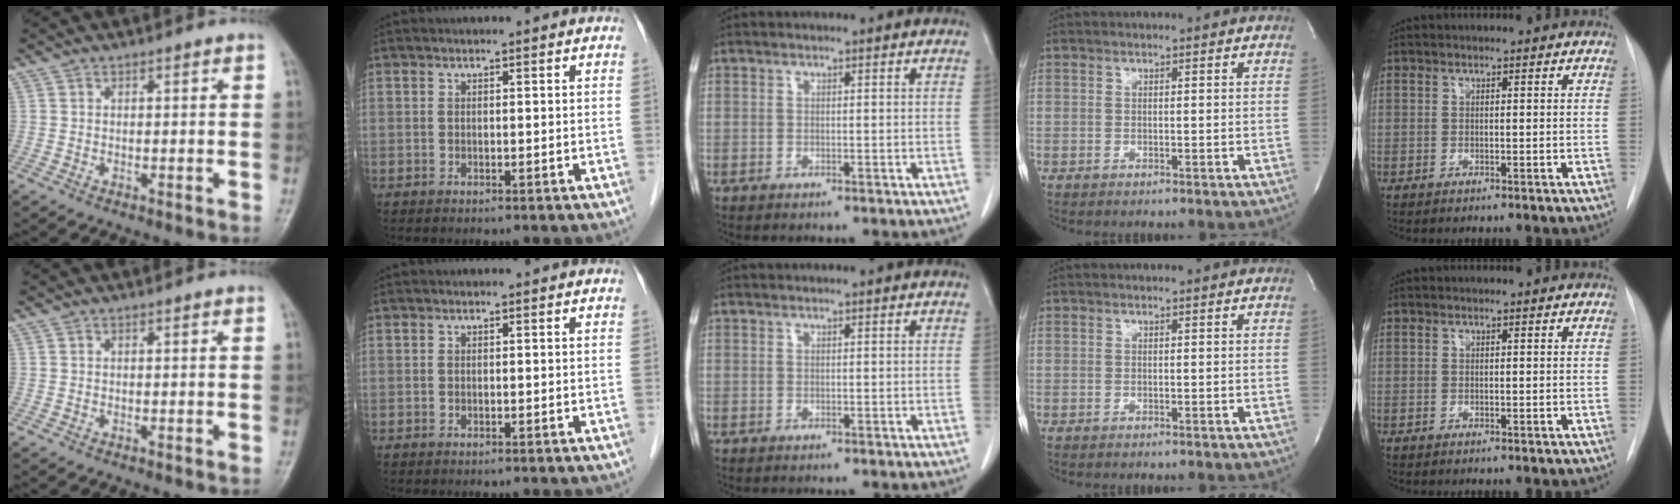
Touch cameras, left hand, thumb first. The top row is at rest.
{}